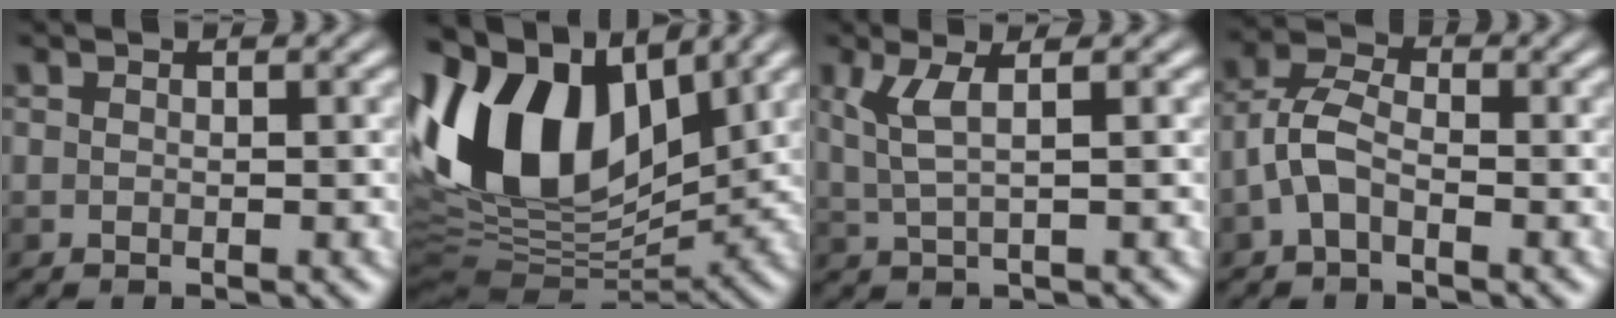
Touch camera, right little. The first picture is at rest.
{"total": 13.5, "force": [4.3, 8.2, 9.7], "torque": [-0.210, 0.036, 0.069]}
{"total": 3.8, "force": [0.5, 1.0, 3.6], "torque": [-0.082, 0.002, 0.012]}
{"total": 4.7, "force": [-2.3, 2.4, 3.4], "torque": [-0.074, 0.010, -0.056]}